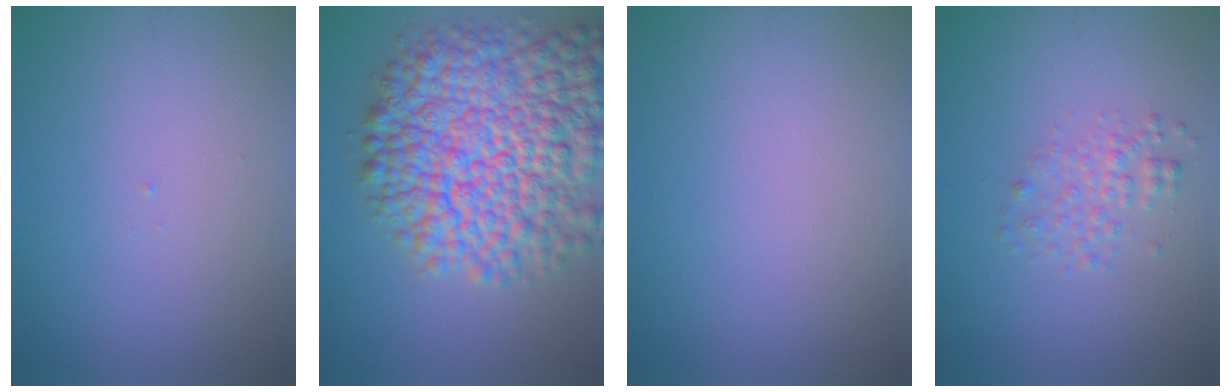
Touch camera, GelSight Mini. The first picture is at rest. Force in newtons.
{"total": 13.0, "press": 13.0, "slide": 0.5}
{"total": 0.0}
{"total": 1.9, "press": 1.9, "slide": 0.1}